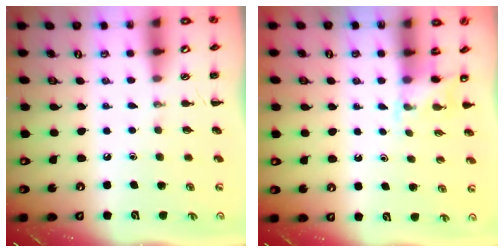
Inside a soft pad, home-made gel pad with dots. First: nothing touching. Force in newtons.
{"total": 2.5, "press": 2.4, "slide": 0.9}